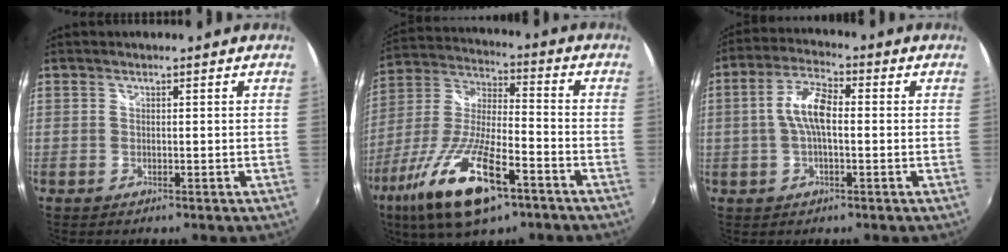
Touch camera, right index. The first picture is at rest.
{"total": 21.5, "force": [-11.6, 7.0, 16.8], "torque": [-0.341, -0.045, -0.213]}
{"total": 7.5, "force": [-0.2, 2.9, 6.8], "torque": [-0.138, 0.015, -0.007]}